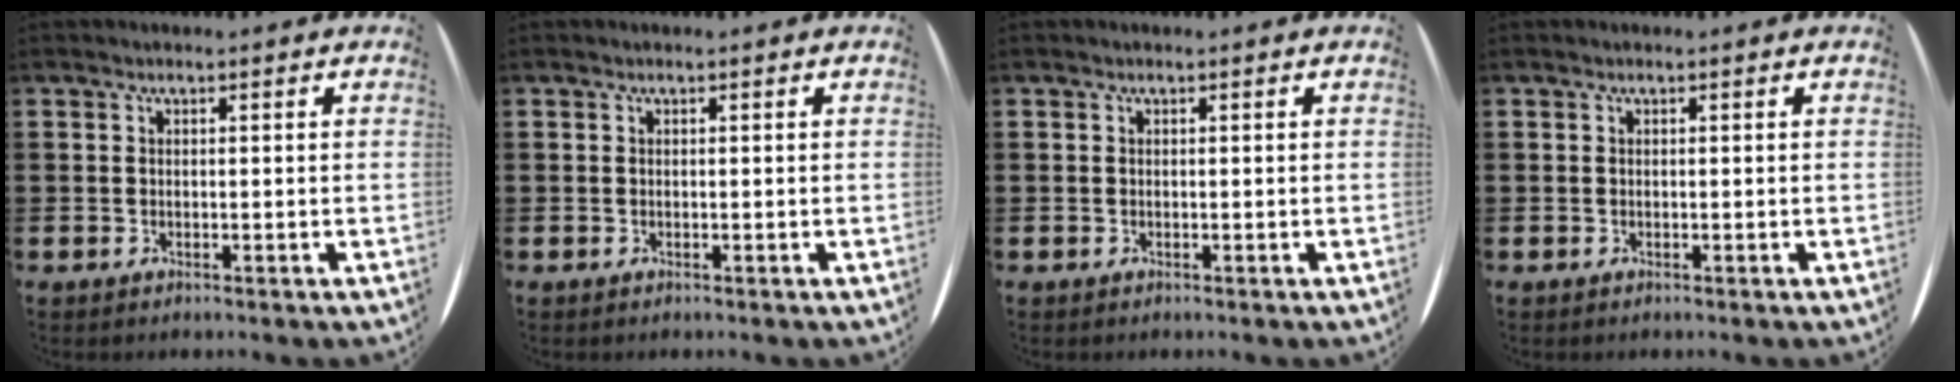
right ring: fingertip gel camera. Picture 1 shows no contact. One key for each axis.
{"total": 0.0}
{"total": 0.0}
{"total": 0.0}